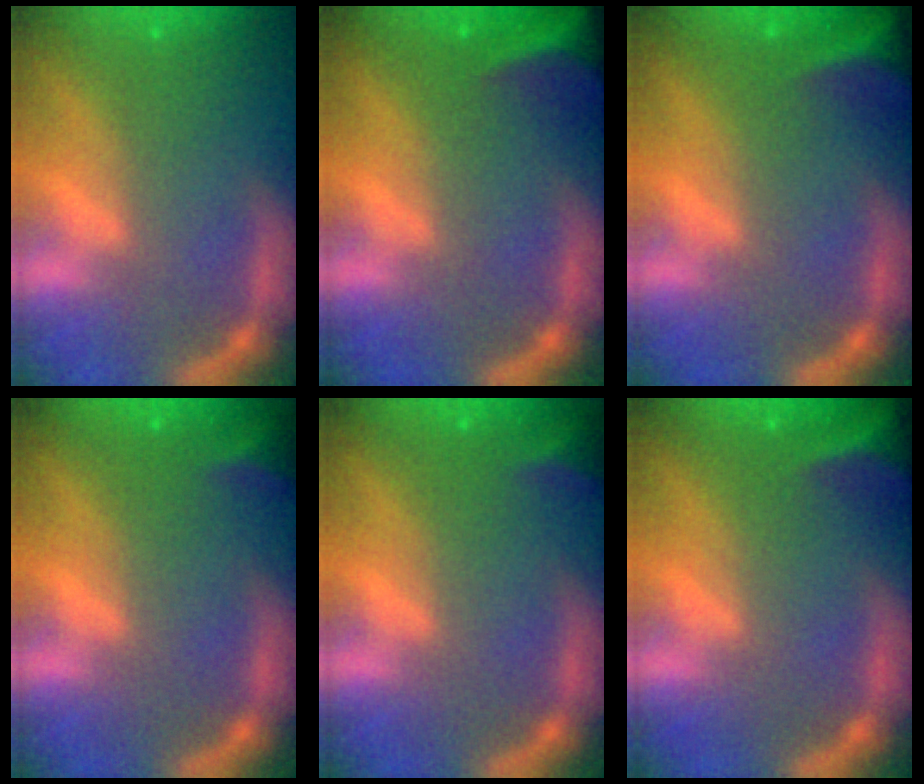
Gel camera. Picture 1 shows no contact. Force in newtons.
{"total": 8.5}
{"total": 6.5}
{"total": 2.4}
{"total": 2.4}
{"total": 6.0}